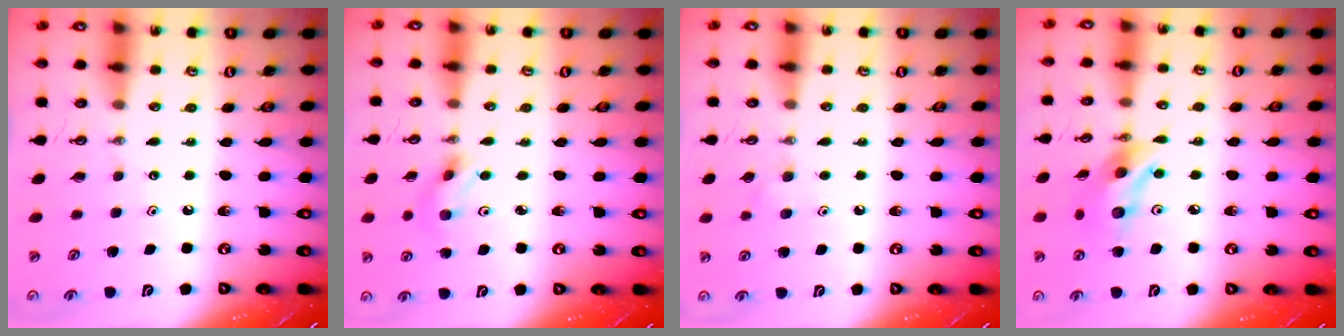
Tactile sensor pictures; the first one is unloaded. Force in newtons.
{"total": 3.8, "press": 3.0, "slide": 2.3}
{"total": 5.7, "press": 4.7, "slide": 3.2}
{"total": 12.9, "press": 12.8, "slide": 1.0}